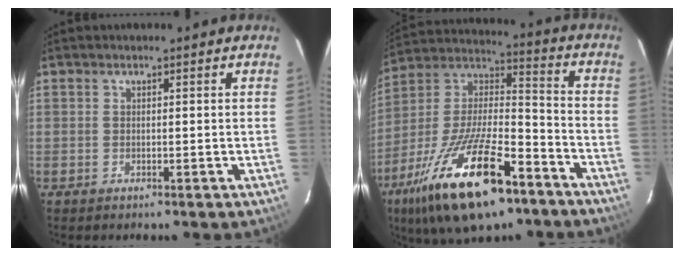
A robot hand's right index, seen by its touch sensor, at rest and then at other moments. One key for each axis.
{"total": 25.2, "fx": -14.9, "fy": 9.1, "fz": 18.2, "tx": -0.348, "ty": -0.022, "tz": -0.253}